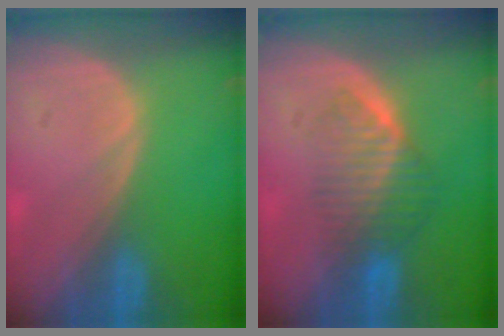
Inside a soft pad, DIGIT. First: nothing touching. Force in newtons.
{"total": 6.4, "press": 5.8, "slide": 2.7}